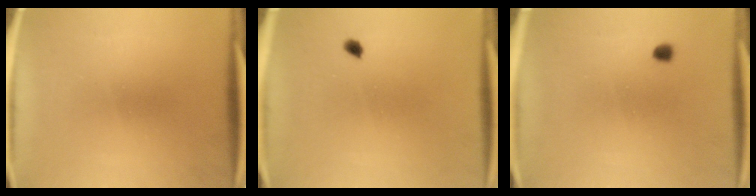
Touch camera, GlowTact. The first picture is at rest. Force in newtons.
{"total": 1.1}
{"total": 1.0}